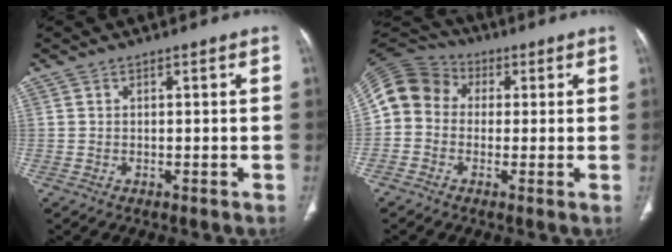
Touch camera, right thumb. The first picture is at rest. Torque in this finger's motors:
{"motor_torque": [1.36, 1.51, 0.62, -0.77, 0.21]}